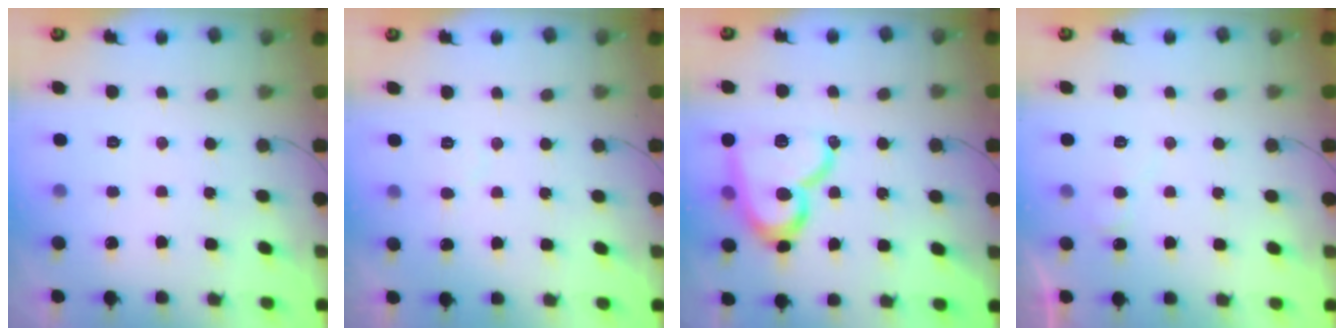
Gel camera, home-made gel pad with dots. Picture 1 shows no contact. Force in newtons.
{"total": 2.9, "press": 2.9, "slide": 0.2}
{"total": 17.0, "press": 17.0, "slide": 1.4}
{"total": 6.7, "press": 6.7, "slide": 0.5}